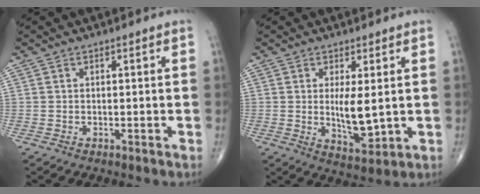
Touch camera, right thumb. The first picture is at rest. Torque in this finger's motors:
{"motor_torque": [1.87, 3.15, 0.65, 0.06, 0.22]}